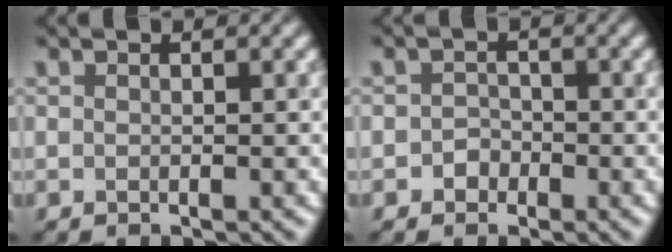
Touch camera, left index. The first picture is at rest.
{"total": 1.2, "force": [-0.5, 1.1, 0.2], "torque": [0.004, 0.007, -0.010]}